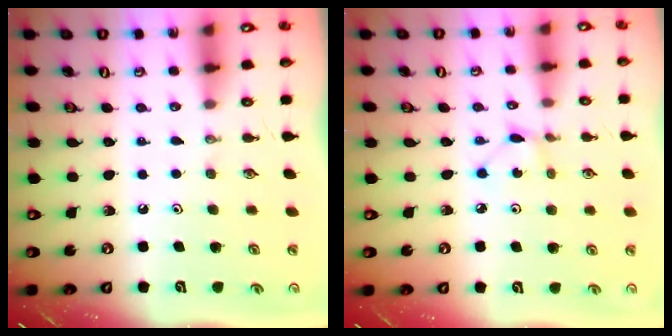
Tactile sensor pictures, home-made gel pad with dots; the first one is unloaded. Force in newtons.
{"total": 2.1, "press": 2.0, "slide": 0.3}